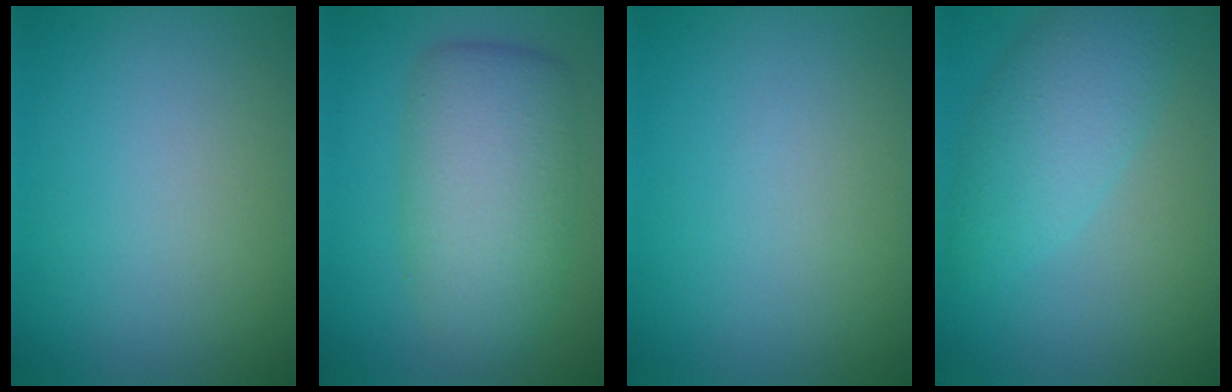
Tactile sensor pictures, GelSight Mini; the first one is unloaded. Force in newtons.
{"total": 7.5, "press": 7.5, "slide": 0.3}
{"total": 0.0}
{"total": 4.7, "press": 4.7, "slide": 0.2}